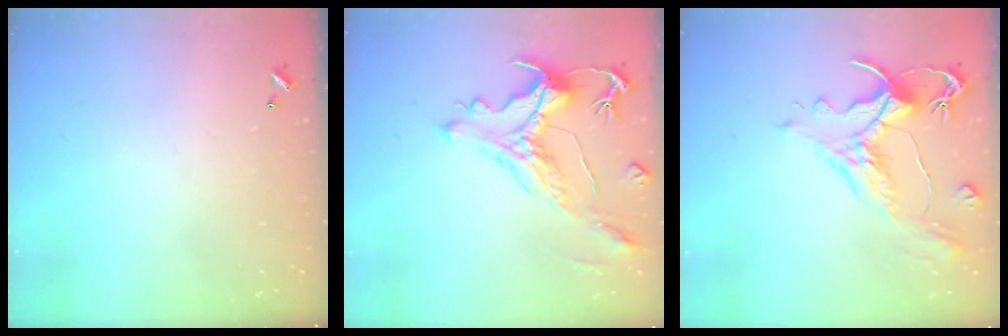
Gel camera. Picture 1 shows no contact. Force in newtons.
{"total": 2.2, "press": 1.7, "slide": 1.4}
{"total": 1.6, "press": 0.6, "slide": 1.5}